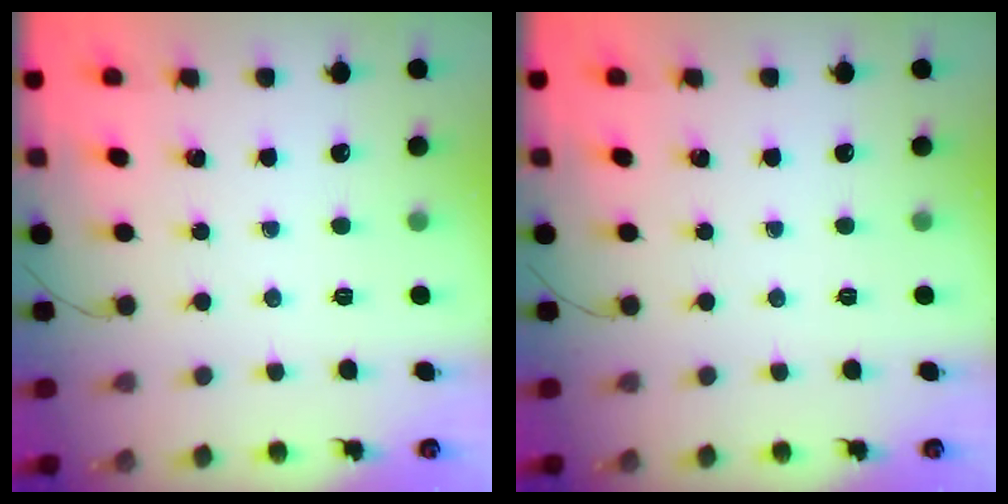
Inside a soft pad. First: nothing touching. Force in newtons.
{"total": 0.0}